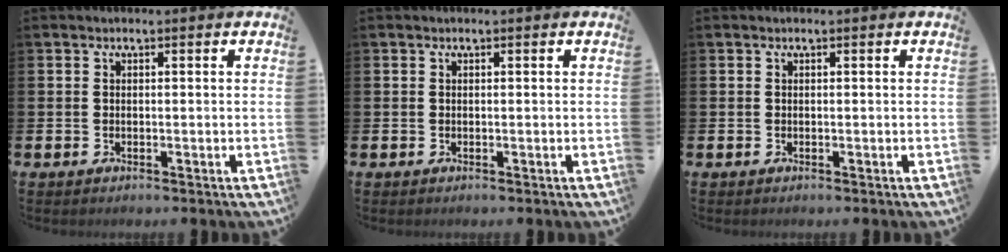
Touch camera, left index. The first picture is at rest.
{"total": 0.0}
{"total": 0.0}